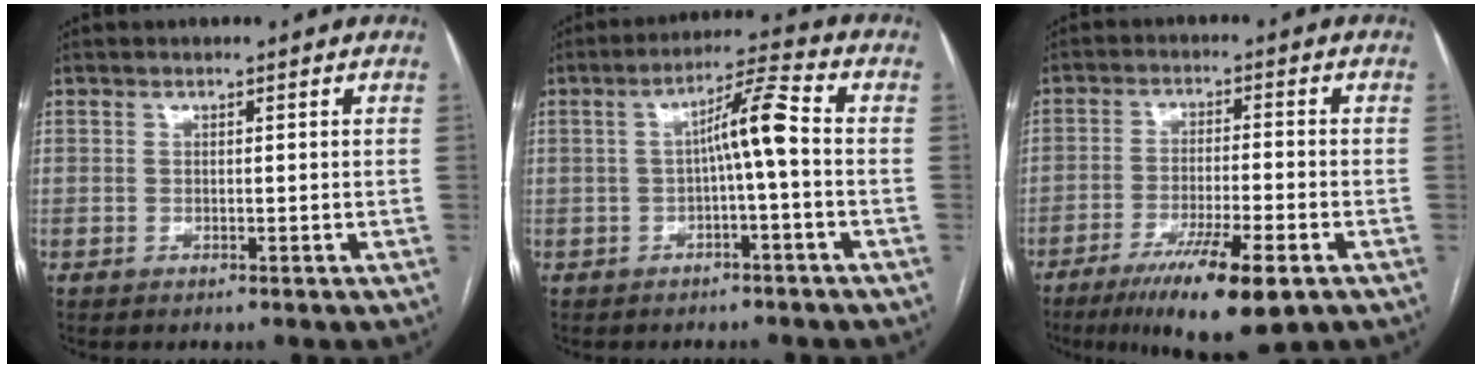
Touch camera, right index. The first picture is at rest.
{"total": 6.2, "force": [-0.4, 0.1, 6.2], "torque": [-0.102, 0.022, -0.005]}
{"total": 12.2, "force": [-7.2, 1.2, 9.8], "torque": [-0.163, -0.030, -0.115]}